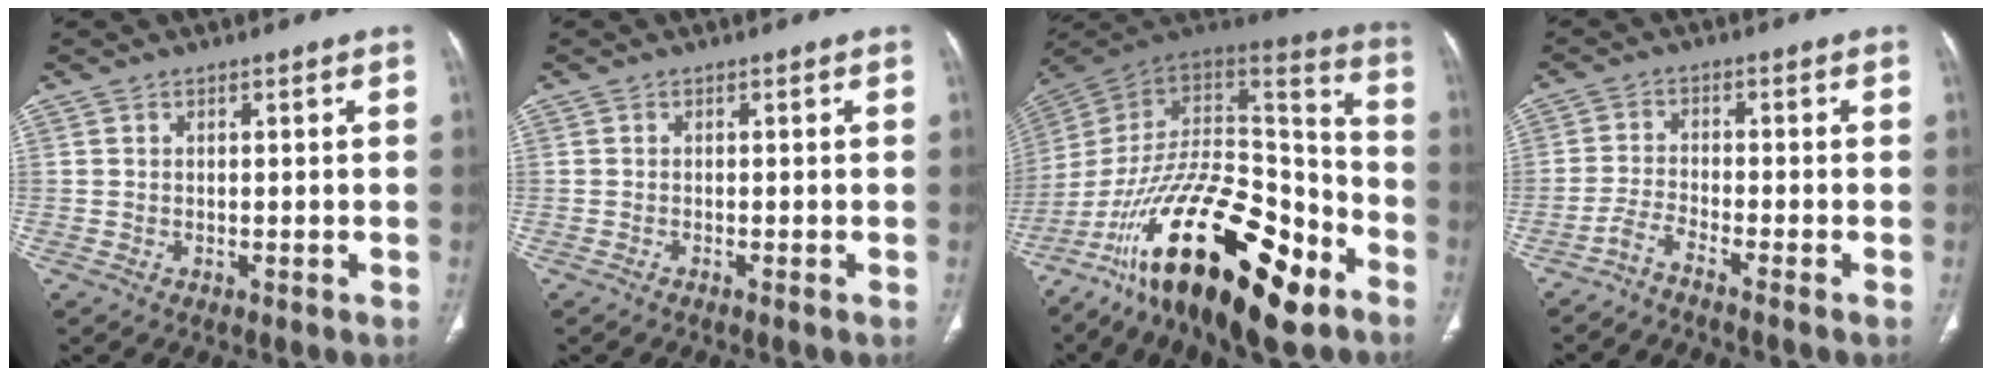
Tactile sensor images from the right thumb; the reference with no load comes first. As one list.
[{"total": 0.6, "force": [-0.5, -0.1, 0.4], "torque": [-0.007, 0.000, -0.010]}, {"total": 34.6, "force": [-17.5, 14.2, 26.3], "torque": [-0.416, 0.063, -0.283]}, {"total": 3.1, "force": [-2.6, -0.7, 1.4], "torque": [-0.049, 0.009, -0.061]}]